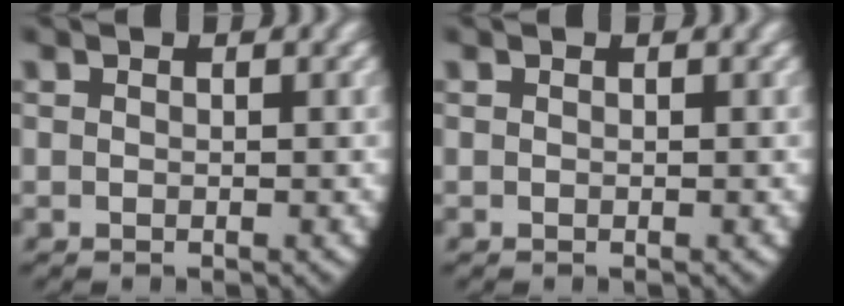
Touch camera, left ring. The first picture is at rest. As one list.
[{"total": 0.0}]